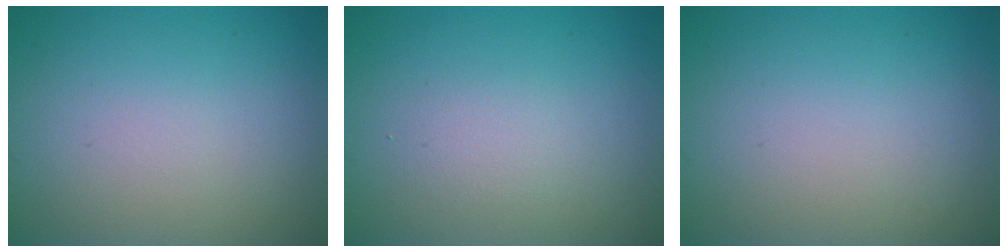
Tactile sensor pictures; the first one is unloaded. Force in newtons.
{"total": 1.3, "press": 1.3, "slide": 0.1}
{"total": 0.0}